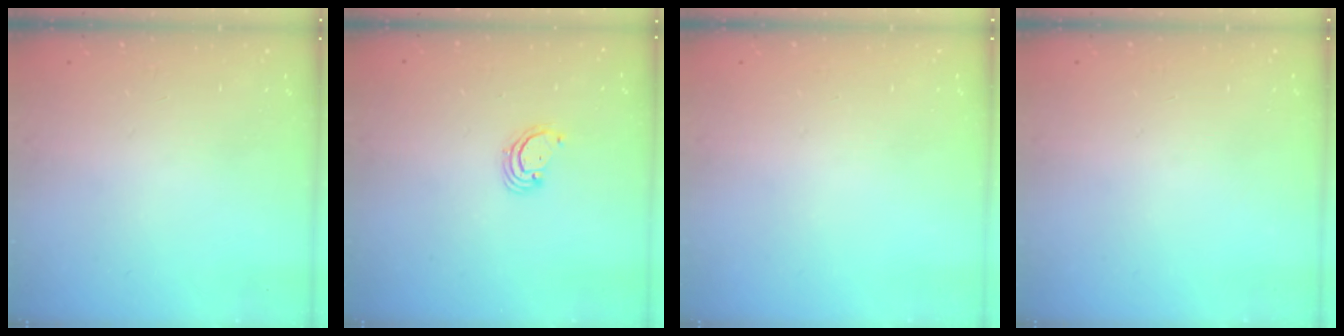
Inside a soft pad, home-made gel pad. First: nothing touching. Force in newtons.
{"total": 2.8, "press": 2.8, "slide": 0.2}
{"total": 0.0}
{"total": 0.0}